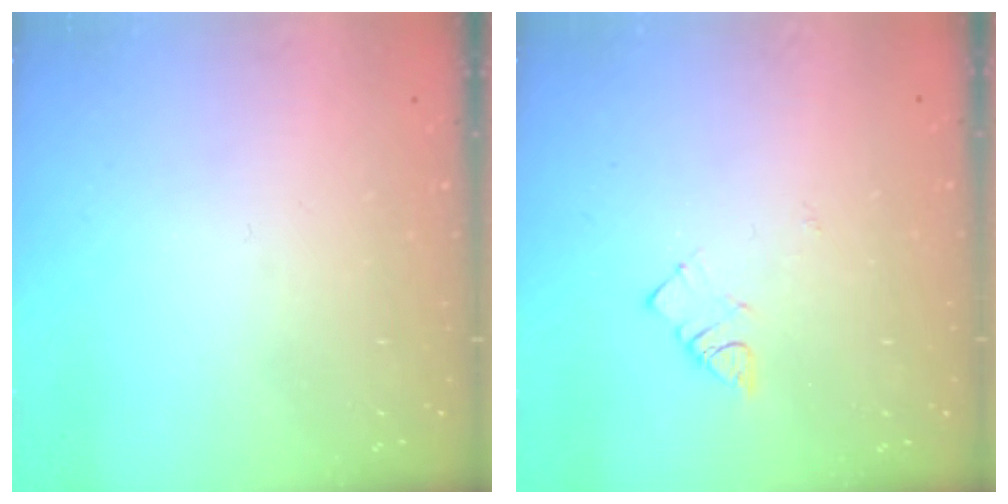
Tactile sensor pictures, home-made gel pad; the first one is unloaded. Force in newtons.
{"total": 2.3, "press": 2.3, "slide": 0.4}